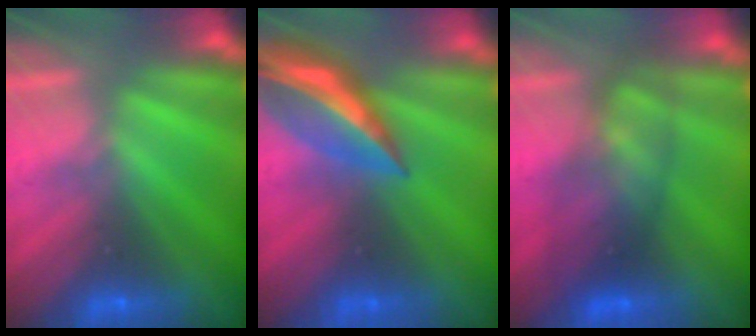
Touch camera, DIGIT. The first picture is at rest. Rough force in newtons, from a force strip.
{"total": 7.8}
{"total": 5.5}